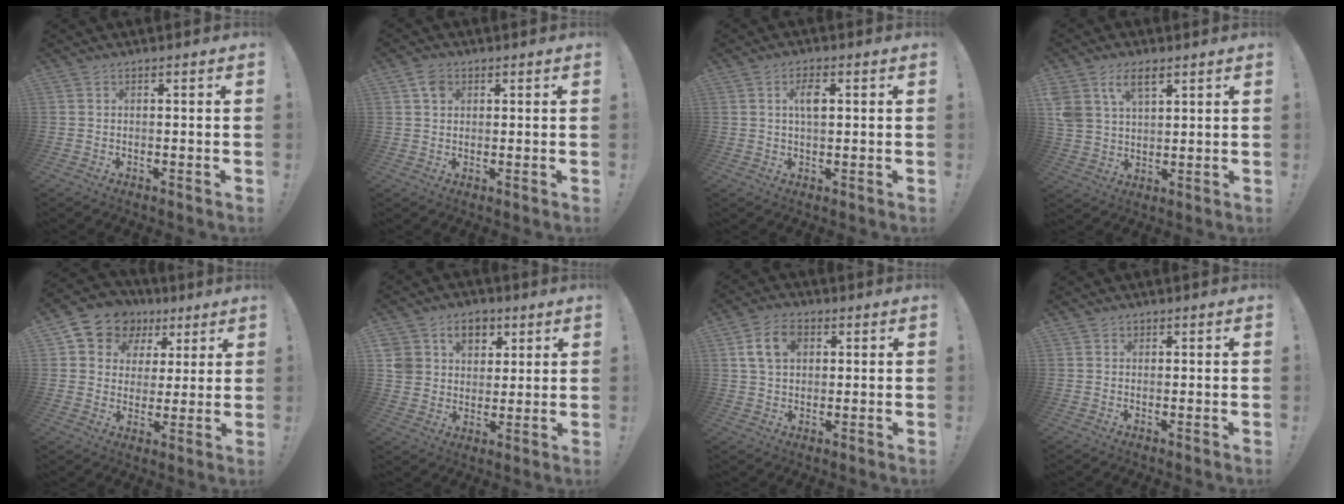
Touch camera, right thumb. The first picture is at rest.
{"total": 3.4, "force": [1.5, 2.7, 1.5], "torque": [-0.022, -0.001, 0.026]}
{"total": 4.5, "force": [1.0, 1.9, 3.9], "torque": [-0.060, -0.001, 0.011]}
{"total": 8.6, "force": [4.8, 5.0, 5.1], "torque": [-0.102, -0.004, 0.095]}
{"total": 10.2, "force": [5.2, 8.2, 3.0], "torque": [-0.052, -0.035, 0.101]}
{"total": 10.8, "force": [4.7, 9.0, 3.6], "torque": [-0.057, -0.022, 0.097]}
{"total": 9.3, "force": [3.1, 6.4, 6.0], "torque": [-0.092, 0.008, 0.058]}
{"total": 0.9, "force": [0.5, 0.7, 0.0], "torque": [0.002, -0.001, 0.010]}